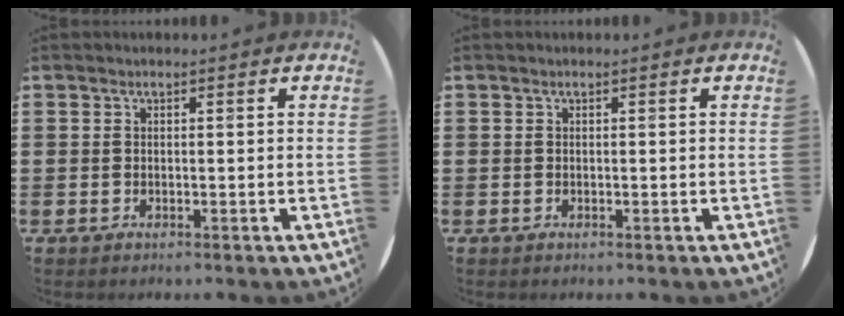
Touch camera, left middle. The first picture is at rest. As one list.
[{"total": 0.0}]